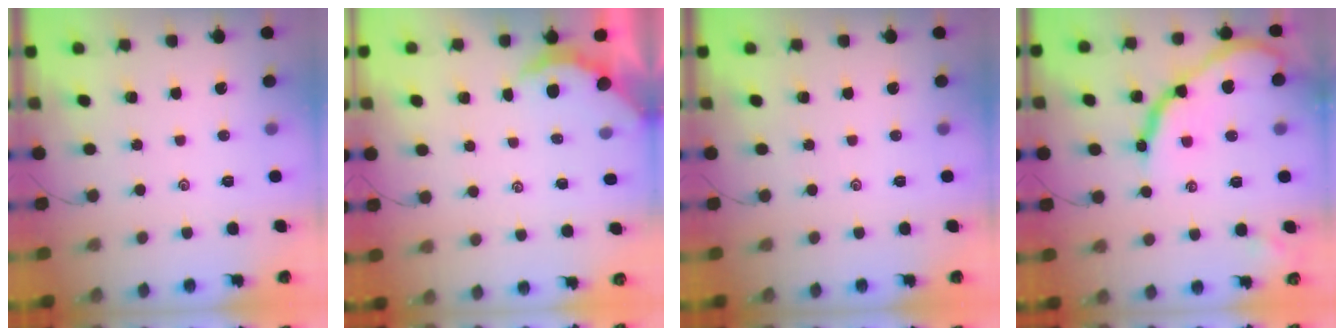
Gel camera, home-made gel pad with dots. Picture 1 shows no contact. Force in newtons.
{"total": 2.4, "press": 2.3, "slide": 0.4}
{"total": 0.0}
{"total": 16.8, "press": 16.8, "slide": 1.4}